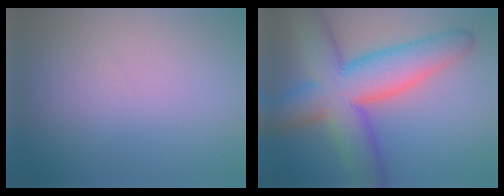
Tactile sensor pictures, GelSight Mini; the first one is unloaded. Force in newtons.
{"total": 11.6, "press": 11.6, "slide": 0.4}